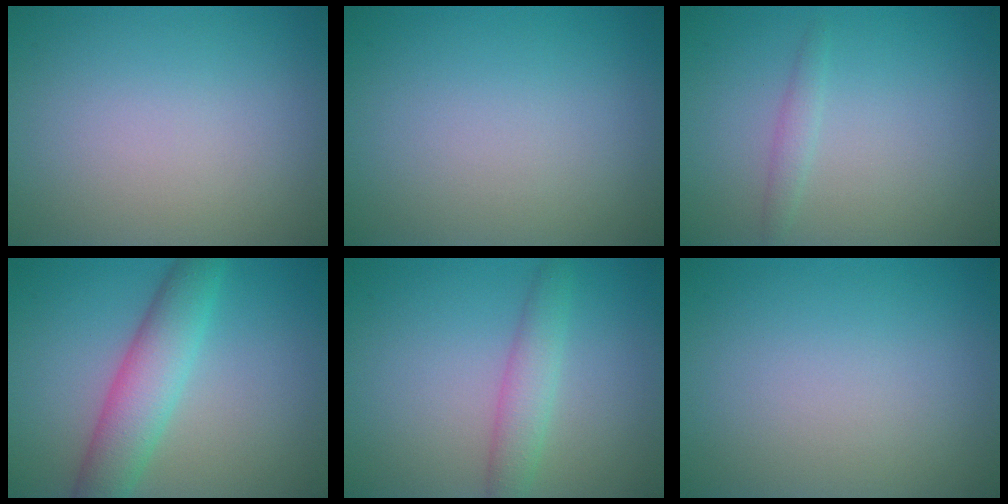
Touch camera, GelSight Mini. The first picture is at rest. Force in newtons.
{"total": 0.0}
{"total": 1.2, "press": 1.2, "slide": 0.1}
{"total": 5.3, "press": 5.3, "slide": 0.2}
{"total": 2.7, "press": 2.7, "slide": 0.0}
{"total": 0.0}